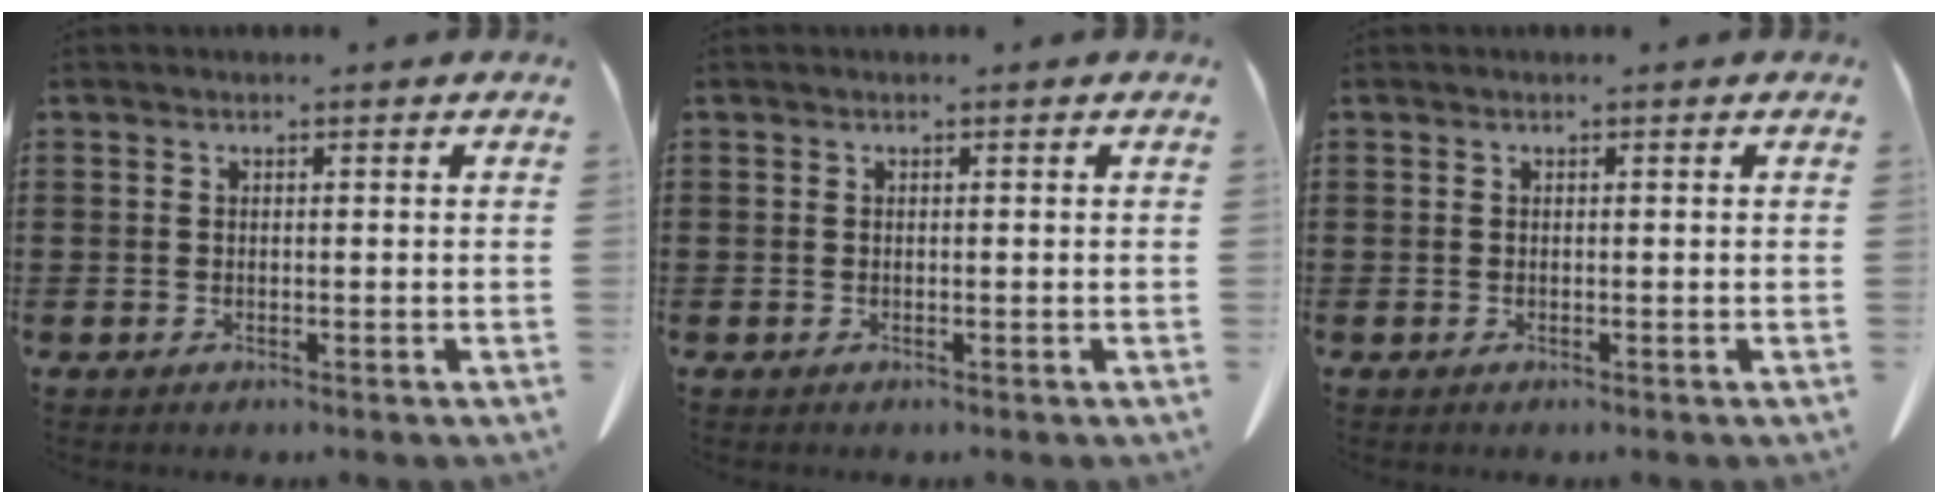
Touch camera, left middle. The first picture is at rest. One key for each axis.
{"total": 0.0}
{"total": 0.0}